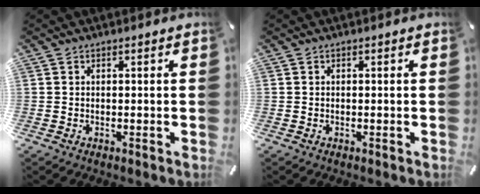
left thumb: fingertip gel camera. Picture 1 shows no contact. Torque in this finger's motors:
{"motor_torque": [0.00, 0.00, -0.01, 0.01, 0.00]}